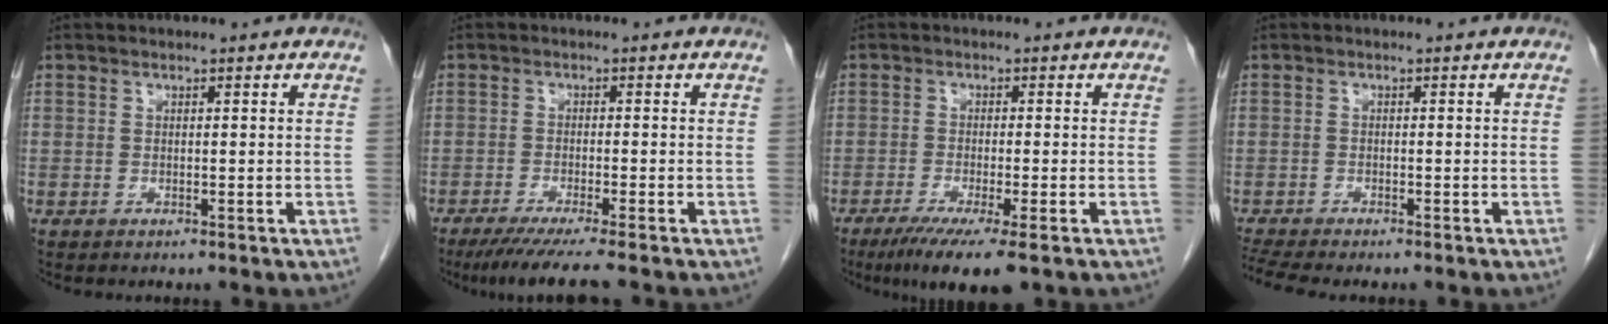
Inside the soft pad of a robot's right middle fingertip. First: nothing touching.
{"total": 7.5, "force": [-6.0, -0.8, 4.4], "torque": [-0.058, -0.020, -0.096]}
{"total": 7.5, "force": [-4.8, 0.2, 5.8], "torque": [-0.089, -0.019, -0.077]}
{"total": 4.5, "force": [-4.0, -0.1, 2.0], "torque": [-0.038, -0.011, -0.070]}